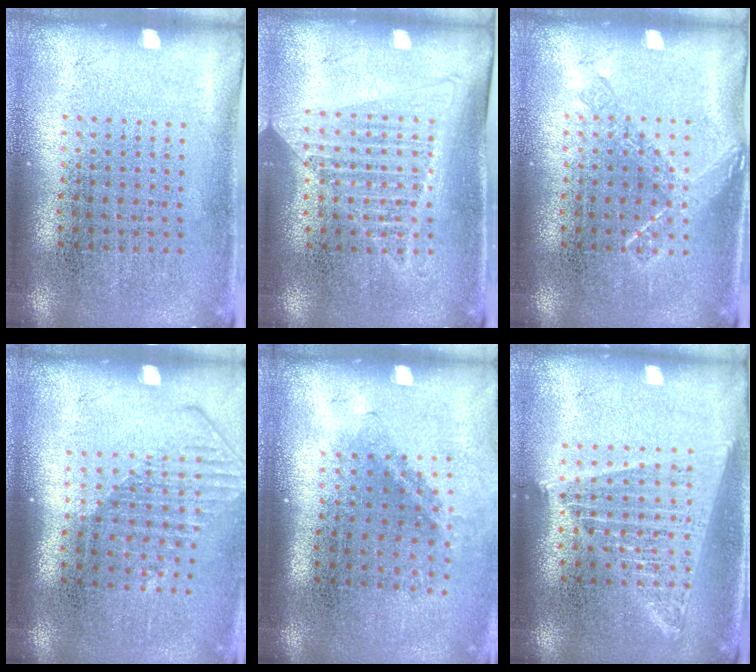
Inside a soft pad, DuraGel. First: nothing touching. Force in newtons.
{"total": 1.3, "press": 1.2, "slide": 0.5}
{"total": 0.9, "press": 0.8, "slide": 0.3}
{"total": 1.5, "press": 1.2, "slide": 1.0}
{"total": 1.5, "press": 1.0, "slide": 1.1}
{"total": 1.7, "press": 1.5, "slide": 0.8}